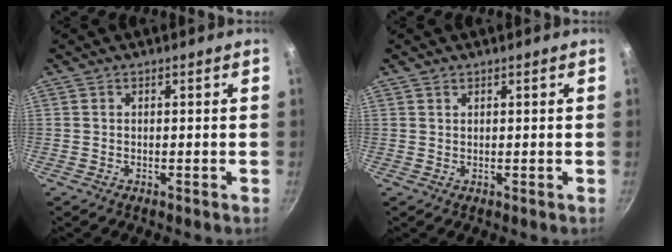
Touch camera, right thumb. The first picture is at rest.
{"total": 0.7, "force": [0.5, 0.5, 0.2], "torque": [-0.001, -0.001, 0.009]}